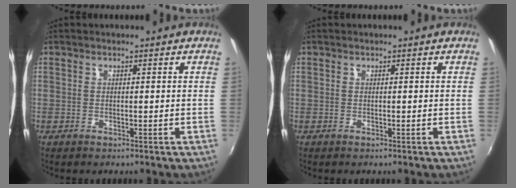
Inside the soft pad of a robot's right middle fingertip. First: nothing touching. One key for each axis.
{"total": 0.0}